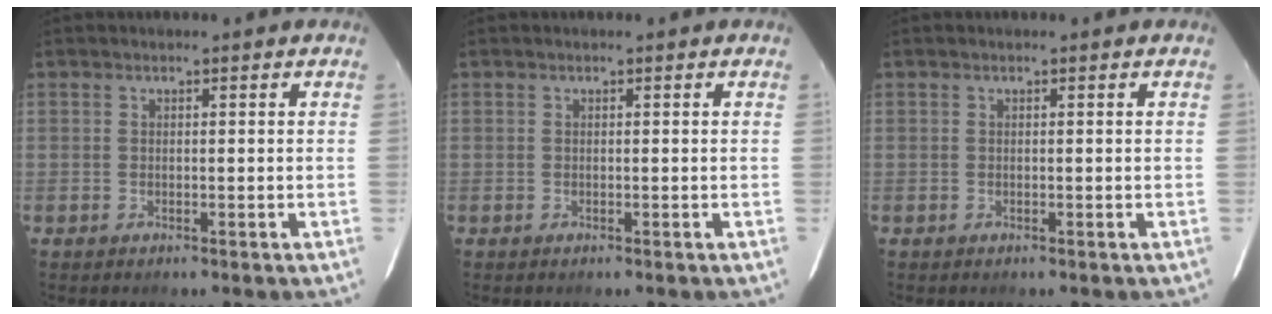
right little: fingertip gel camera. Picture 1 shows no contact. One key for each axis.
{"total": 0.0}
{"total": 0.0}